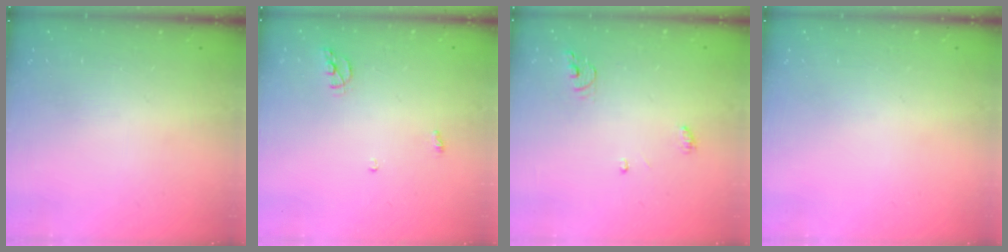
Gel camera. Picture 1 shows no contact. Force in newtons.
{"total": 5.5, "press": 5.5, "slide": 0.2}
{"total": 4.5, "press": 4.5, "slide": 0.3}
{"total": 0.0}